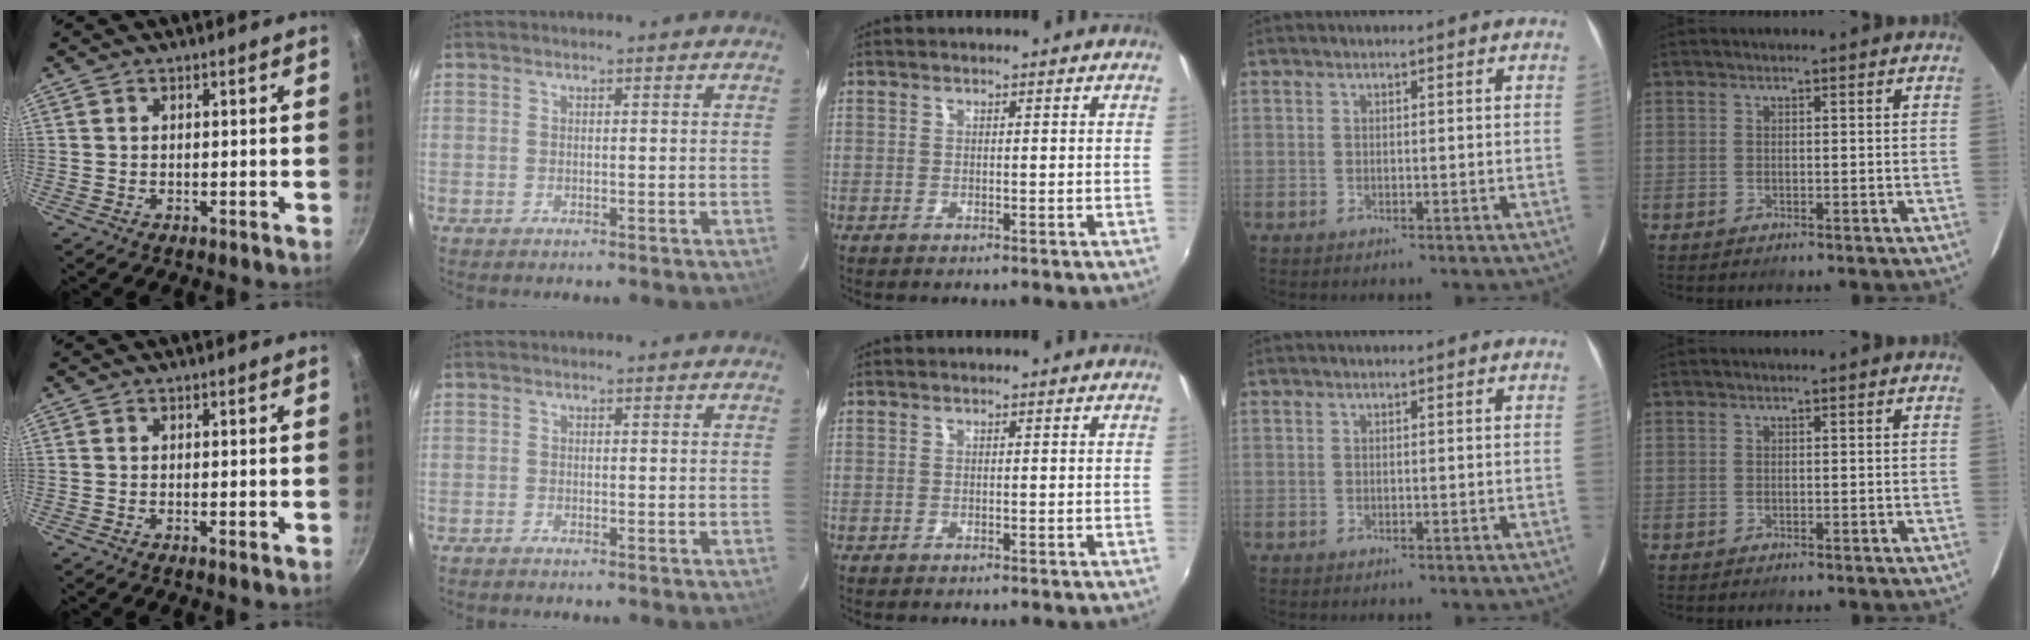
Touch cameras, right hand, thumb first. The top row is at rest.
{"thumb": {"total": 1.0, "force": [-0.2, 0.2, 0.9], "torque": [-0.016, -0.002, -0.005]}, "index": {"total": 0.7, "force": [-0.7, 0.1, 0.1], "torque": [-0.006, -0.002, -0.014]}}